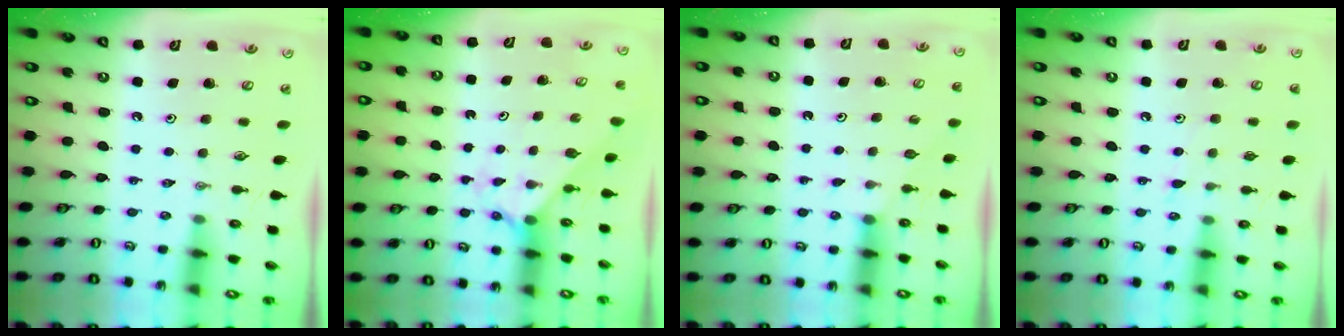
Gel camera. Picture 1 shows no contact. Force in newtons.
{"total": 2.0, "press": 2.0, "slide": 0.2}
{"total": 1.7, "press": 1.7, "slide": 0.2}
{"total": 5.4, "press": 5.4, "slide": 0.5}